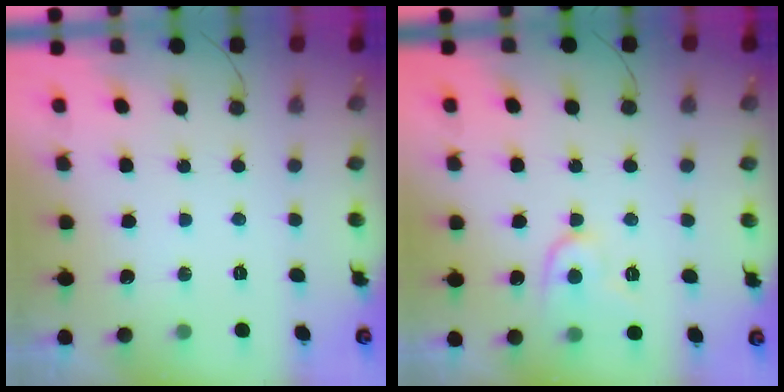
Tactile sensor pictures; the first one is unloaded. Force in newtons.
{"total": 8.4, "press": 8.3, "slide": 0.8}